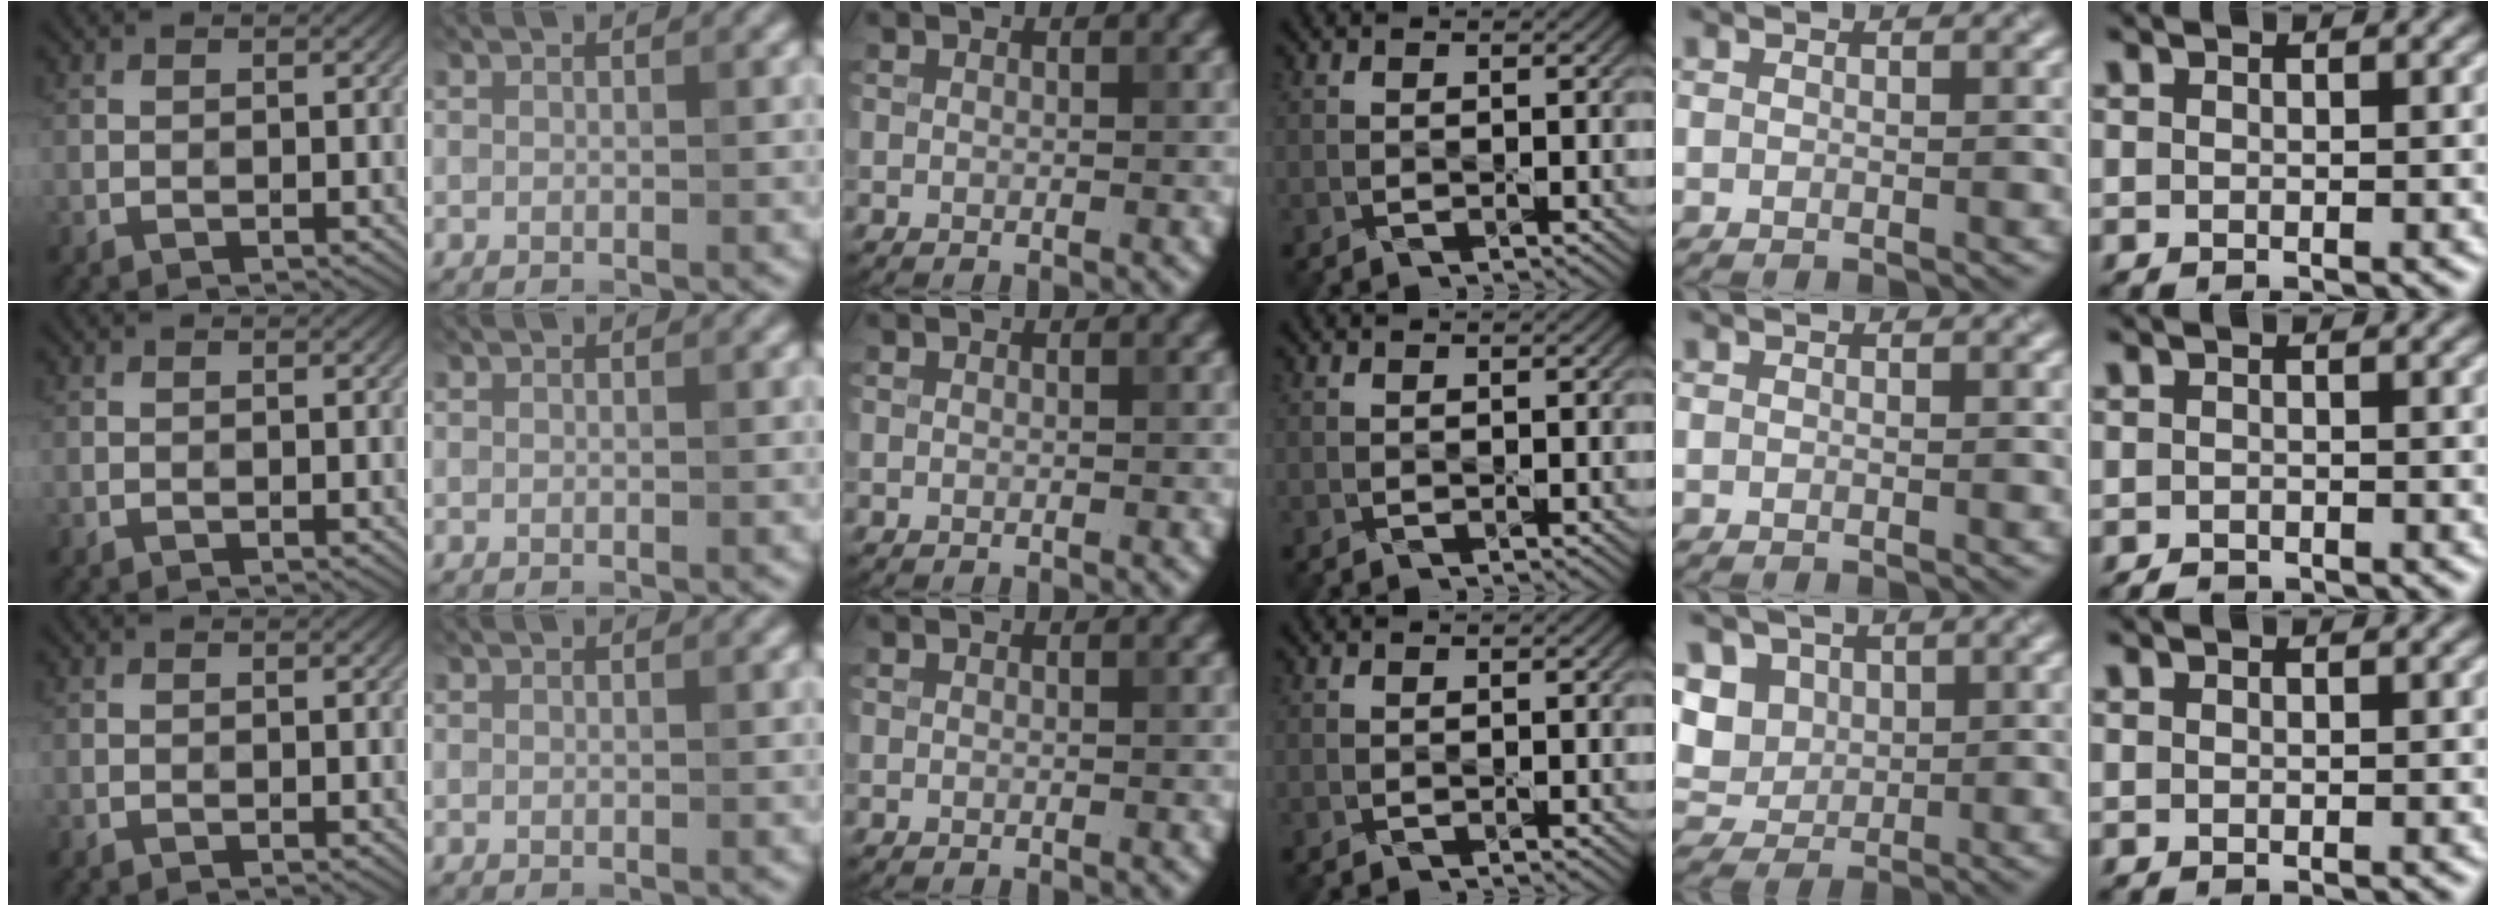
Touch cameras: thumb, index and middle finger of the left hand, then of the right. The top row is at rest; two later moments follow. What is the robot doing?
{"motion": "press", "object": "keyboard"}